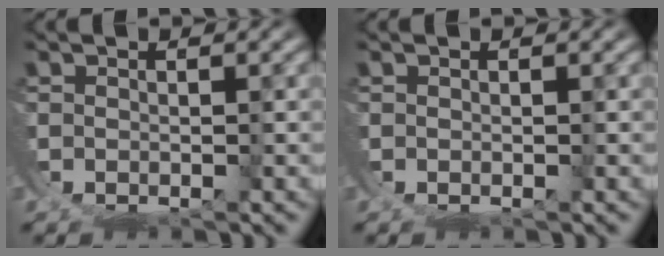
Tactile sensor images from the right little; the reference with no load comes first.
{"total": 0.0}